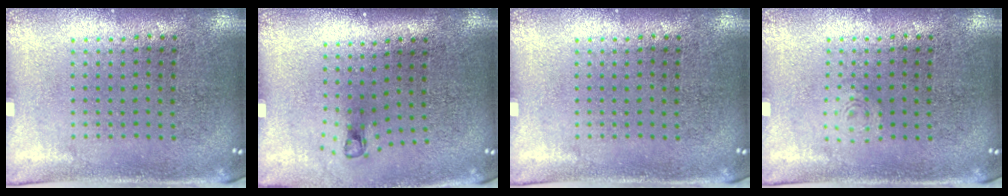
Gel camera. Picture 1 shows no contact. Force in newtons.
{"total": 0.8, "press": 0.4, "slide": 0.7}
{"total": 0.0}
{"total": 0.5, "press": 0.5, "slide": 0.2}